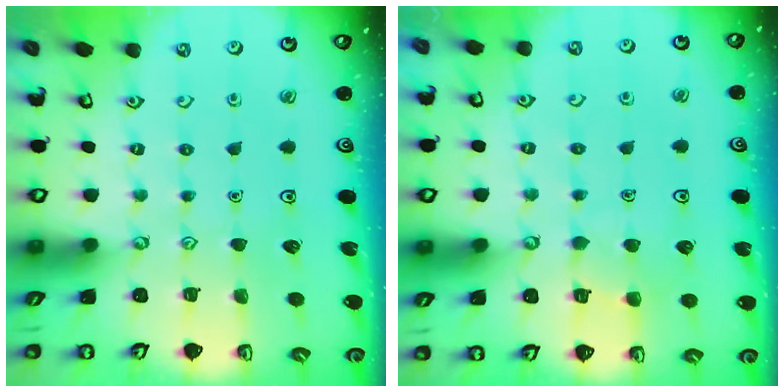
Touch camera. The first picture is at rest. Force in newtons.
{"total": 5.7, "press": 5.7, "slide": 0.5}